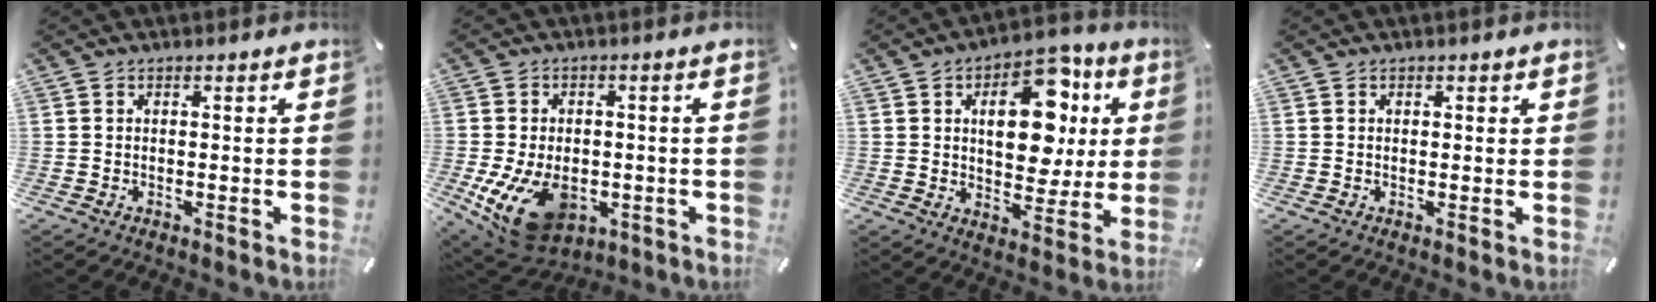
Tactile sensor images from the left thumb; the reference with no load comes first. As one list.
[{"total": 14.2, "force": [-4.2, 9.6, 9.7], "torque": [-0.186, 0.015, -0.065]}, {"total": 17.4, "force": [5.0, 10.7, 12.8], "torque": [-0.165, -0.011, 0.082]}, {"total": 0.6, "force": [0.1, 0.6, 0.3], "torque": [0.002, 0.001, 0.000]}]